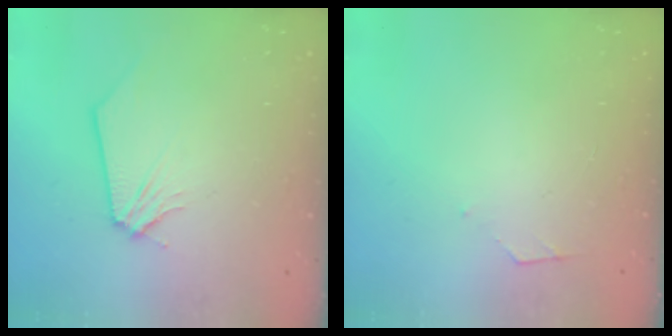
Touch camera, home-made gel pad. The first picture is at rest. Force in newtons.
{"total": 2.7, "press": 2.6, "slide": 0.4}